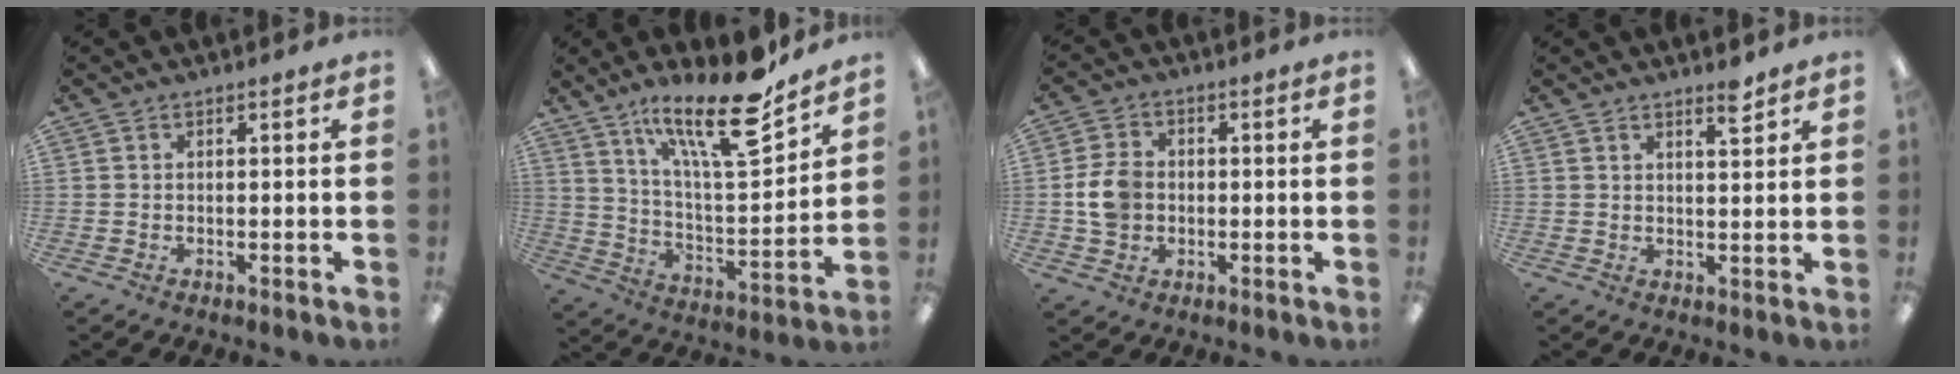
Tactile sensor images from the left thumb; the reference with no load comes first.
{"total": 21.3, "force": [14.9, 5.5, 14.2], "torque": [-0.239, -0.090, 0.243]}
{"total": 7.5, "force": [-0.4, 6.0, 4.5], "torque": [-0.096, 0.009, -0.007]}
{"total": 3.9, "force": [3.2, 0.8, 2.1], "torque": [-0.023, -0.019, 0.051]}